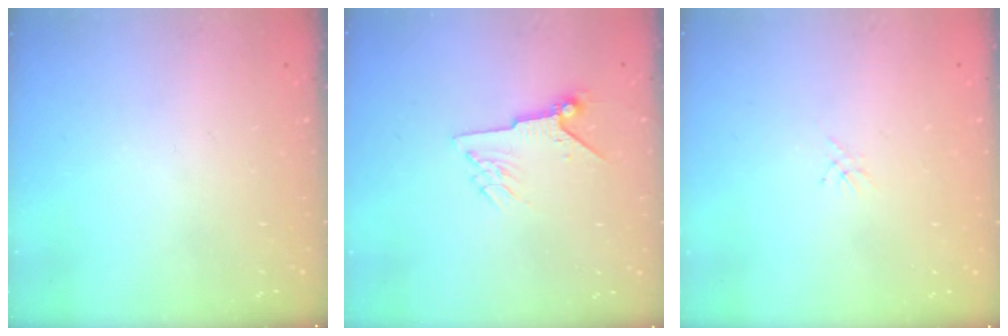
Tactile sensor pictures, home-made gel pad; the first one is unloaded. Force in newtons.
{"total": 8.0, "press": 7.9, "slide": 1.2}
{"total": 1.3, "press": 1.2, "slide": 0.4}